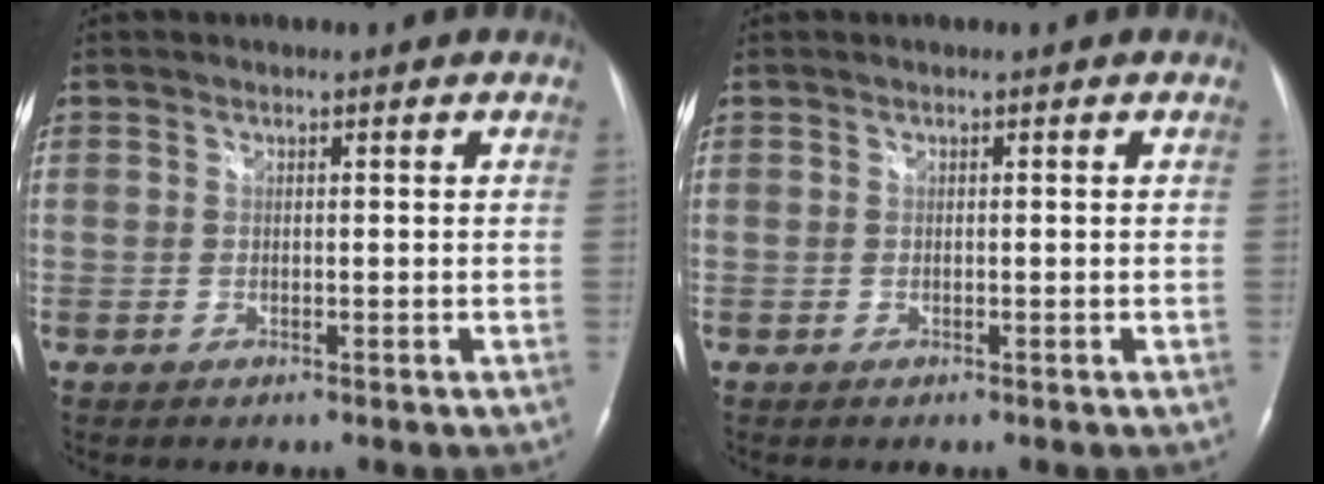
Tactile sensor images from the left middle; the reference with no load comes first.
{"total": 0.0}